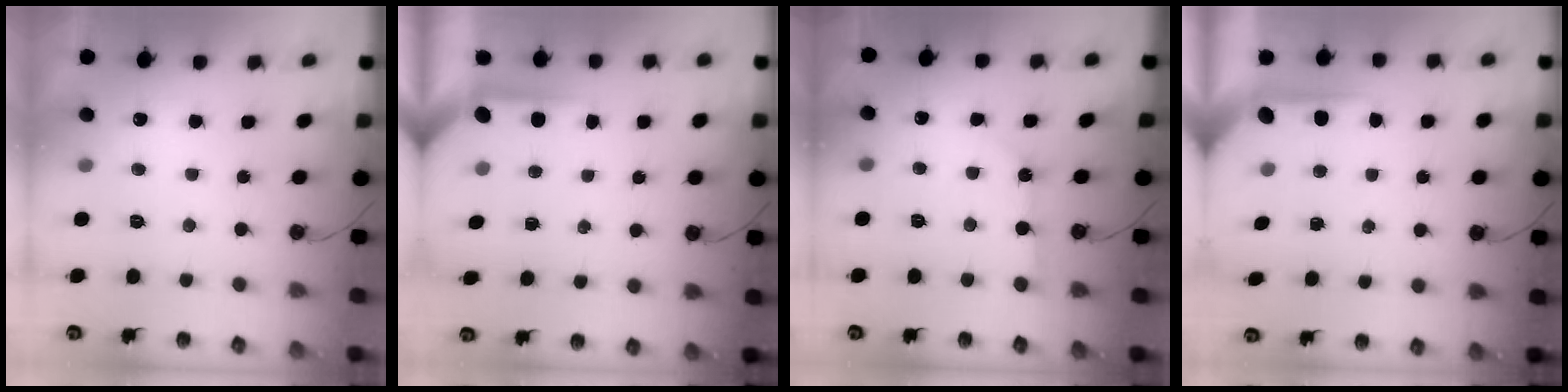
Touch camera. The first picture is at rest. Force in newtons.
{"total": 3.5, "press": 3.4, "slide": 0.3}
{"total": 2.0, "press": 2.0, "slide": 0.3}
{"total": 5.0, "press": 4.9, "slide": 0.4}